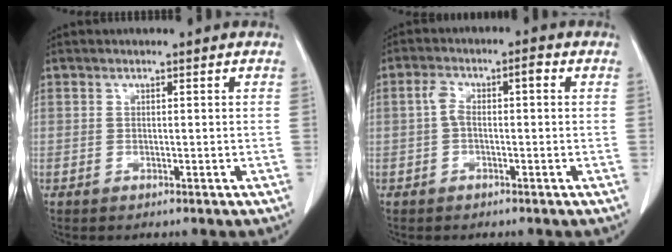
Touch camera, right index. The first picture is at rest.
{"total": 4.3, "force": [0.3, 1.7, 3.9], "torque": [-0.082, 0.028, 0.004]}